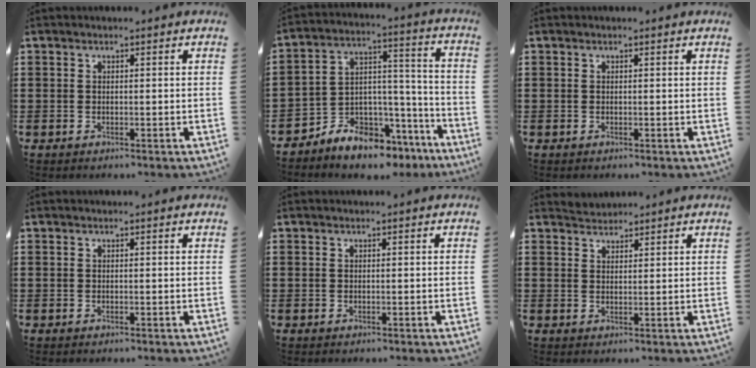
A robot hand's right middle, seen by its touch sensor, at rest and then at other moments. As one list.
[{"total": 7.6, "force": [-7.2, 2.5, 0.2], "torque": [-0.010, 0.011, -0.140]}, {"total": 0.0}, {"total": 0.0}, {"total": 0.0}, {"total": 1.8, "force": [1.7, 0.2, -0.5], "torque": [0.003, 0.001, 0.034]}]